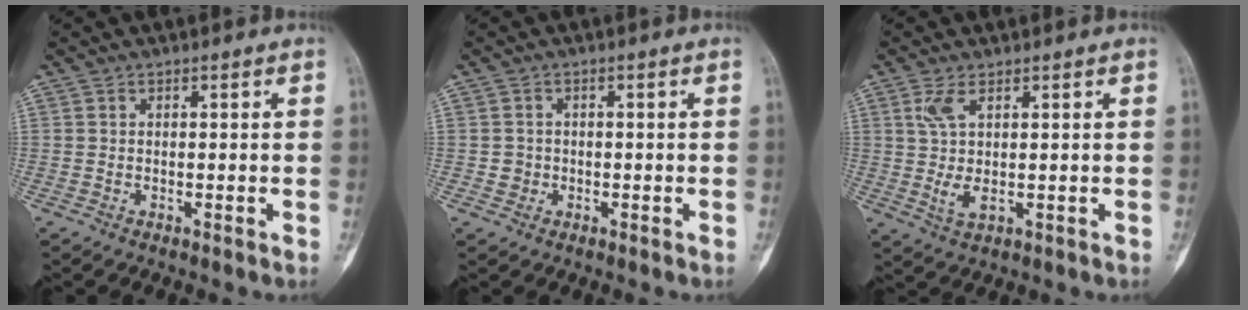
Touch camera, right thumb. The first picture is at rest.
{"total": 1.6, "force": [-0.3, 1.6, 0.2], "torque": [0.007, 0.008, -0.005]}
{"total": 5.3, "force": [1.4, 1.9, 4.7], "torque": [-0.109, -0.004, 0.035]}